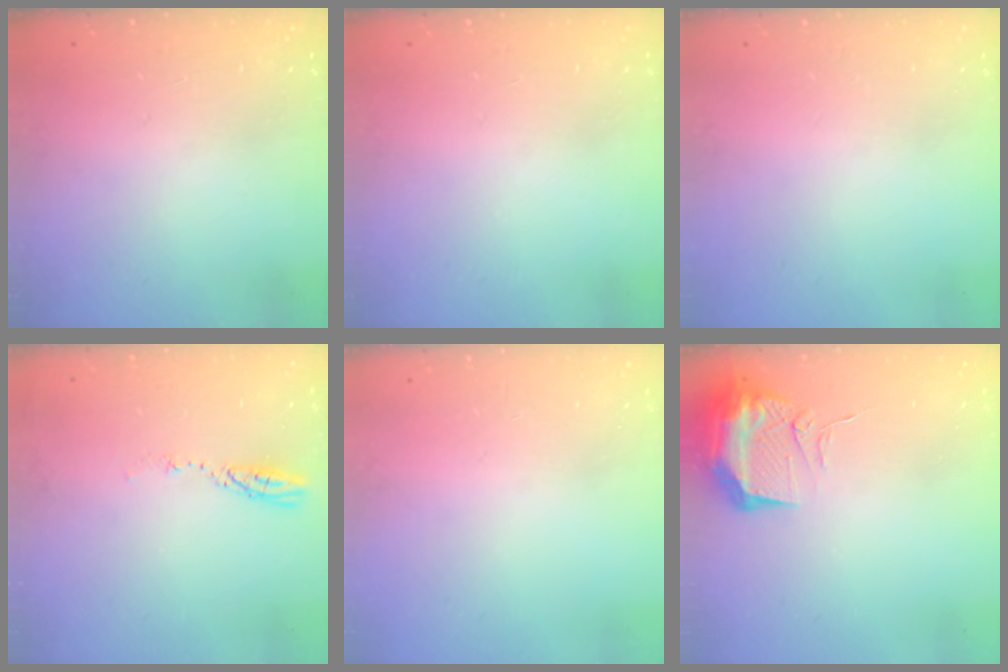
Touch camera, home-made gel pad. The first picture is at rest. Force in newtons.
{"total": 0.0}
{"total": 0.0}
{"total": 3.8, "press": 3.8, "slide": 0.4}
{"total": 0.0}
{"total": 11.4, "press": 11.2, "slide": 1.9}